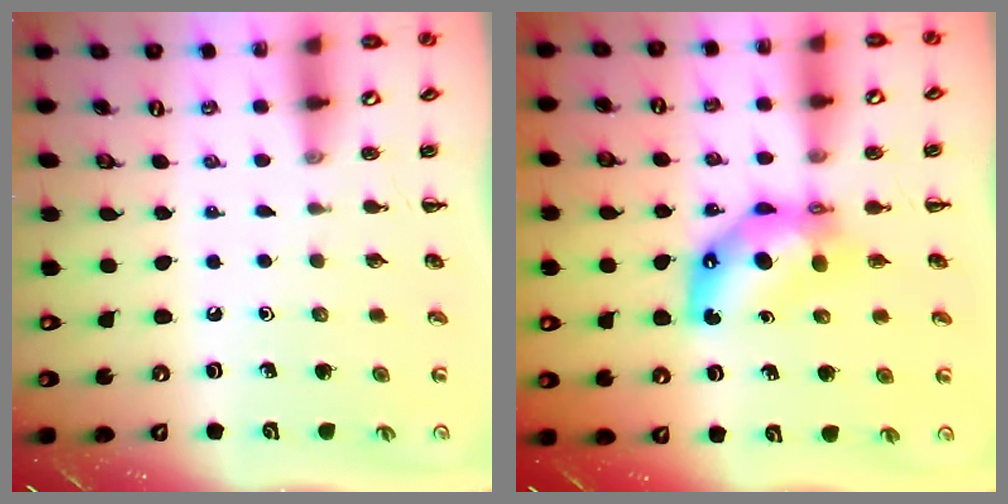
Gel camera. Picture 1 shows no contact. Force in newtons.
{"total": 7.7, "press": 7.4, "slide": 2.2}